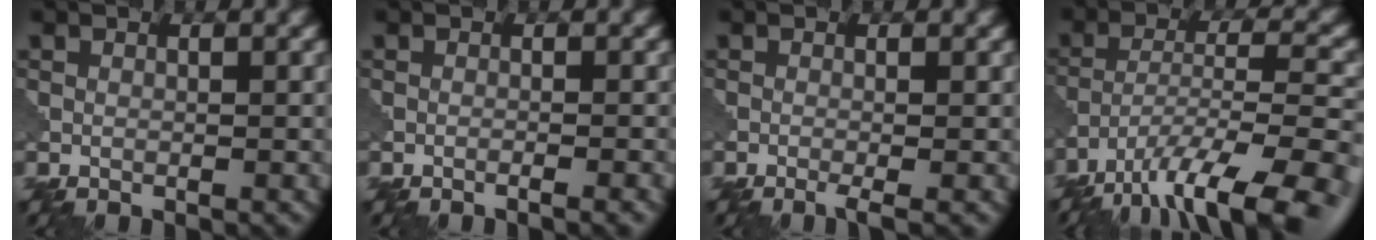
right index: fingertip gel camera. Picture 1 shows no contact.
{"total": 1.4, "force": [-0.7, 0.3, 1.2], "torque": [-0.011, 0.001, -0.021]}
{"total": 1.6, "force": [-0.7, 0.3, 1.4], "torque": [-0.022, -0.004, -0.017]}
{"total": 12.6, "force": [-9.0, 3.2, 8.2], "torque": [-0.145, -0.008, -0.144]}